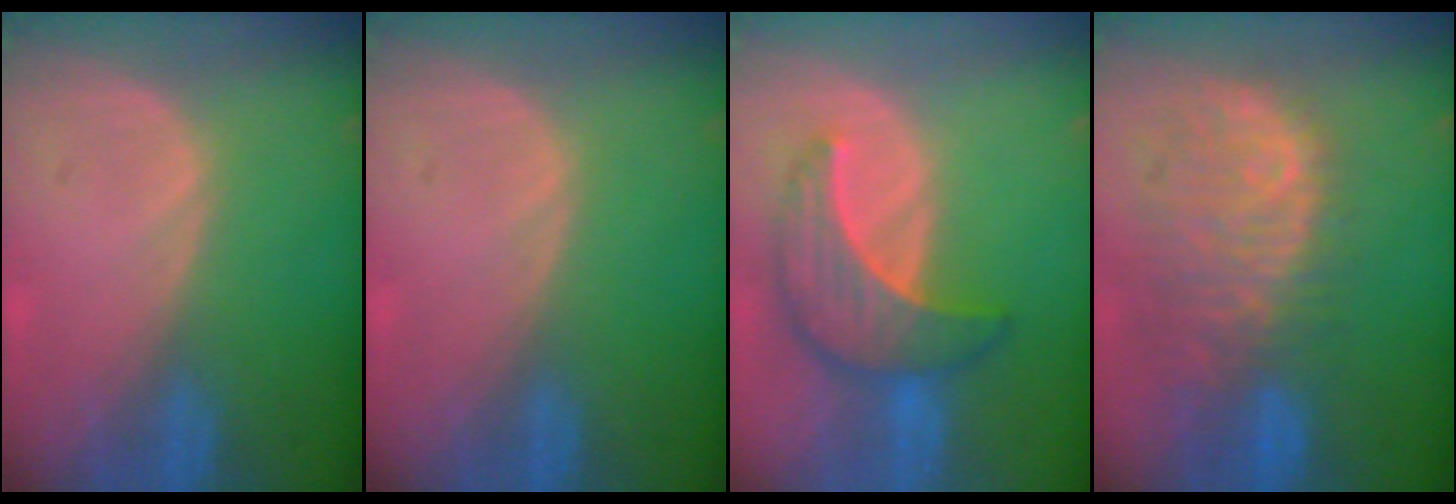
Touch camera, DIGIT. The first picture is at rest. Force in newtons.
{"total": 0.0}
{"total": 7.9, "press": 7.9, "slide": 0.4}
{"total": 11.4, "press": 9.7, "slide": 5.9}